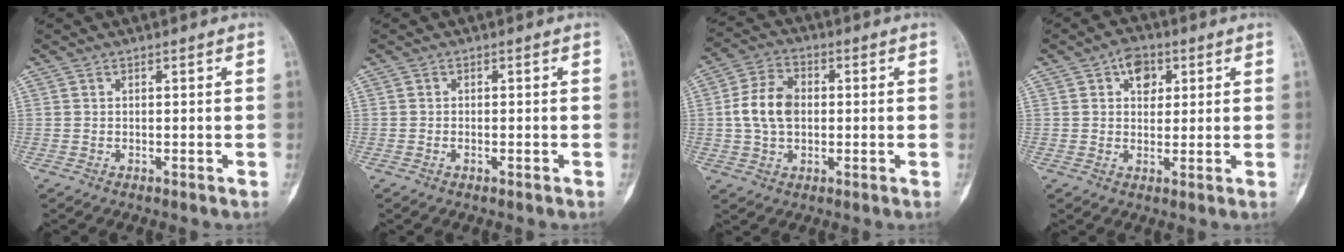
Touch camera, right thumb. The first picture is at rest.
{"total": 0.7, "force": [-0.2, 0.3, 0.6], "torque": [-0.012, 0.007, -0.003]}
{"total": 8.9, "force": [0.2, 6.2, 6.4], "torque": [-0.111, 0.015, -0.001]}
{"total": 5.3, "force": [2.2, 3.8, 3.0], "torque": [-0.015, -0.002, 0.028]}